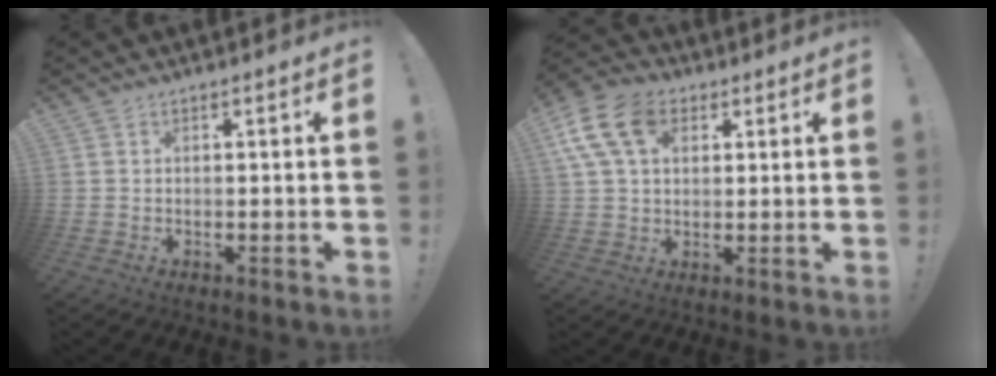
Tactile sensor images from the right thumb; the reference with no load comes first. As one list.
[{"total": 14.4, "force": [5.5, 9.7, 9.0], "torque": [-0.166, -0.013, 0.108]}]